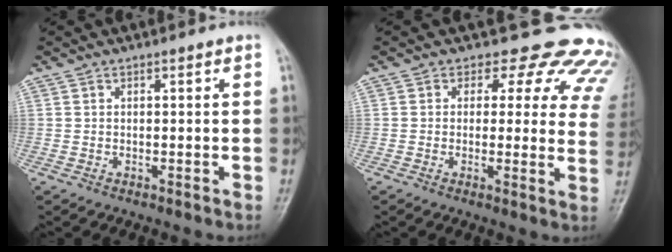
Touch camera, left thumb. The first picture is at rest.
{"total": 14.6, "force": [12.3, 7.1, 3.0], "torque": [0.024, -0.072, 0.102]}